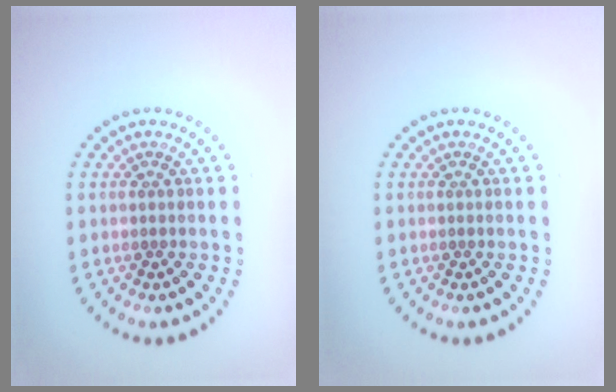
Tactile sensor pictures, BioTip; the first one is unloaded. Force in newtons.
{"total": 0.0}